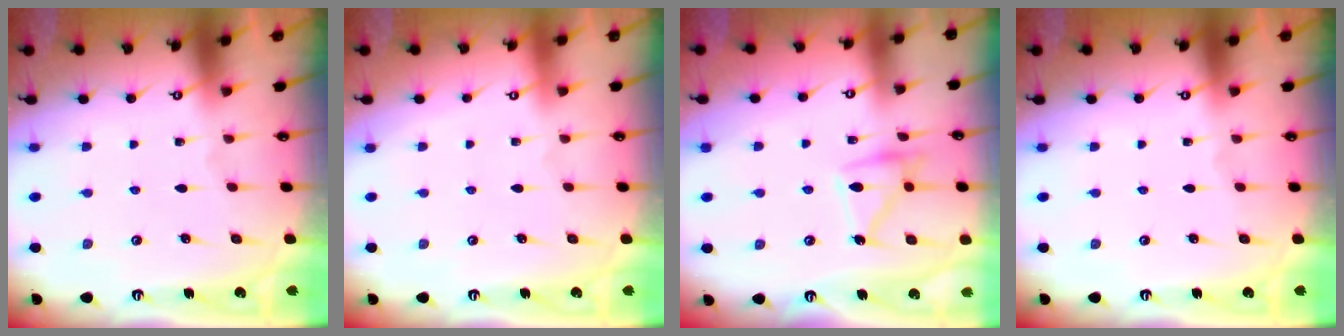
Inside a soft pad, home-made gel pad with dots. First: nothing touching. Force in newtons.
{"total": 3.9, "press": 3.9, "slide": 0.1}
{"total": 12.4, "press": 12.4, "slide": 0.4}
{"total": 0.0}